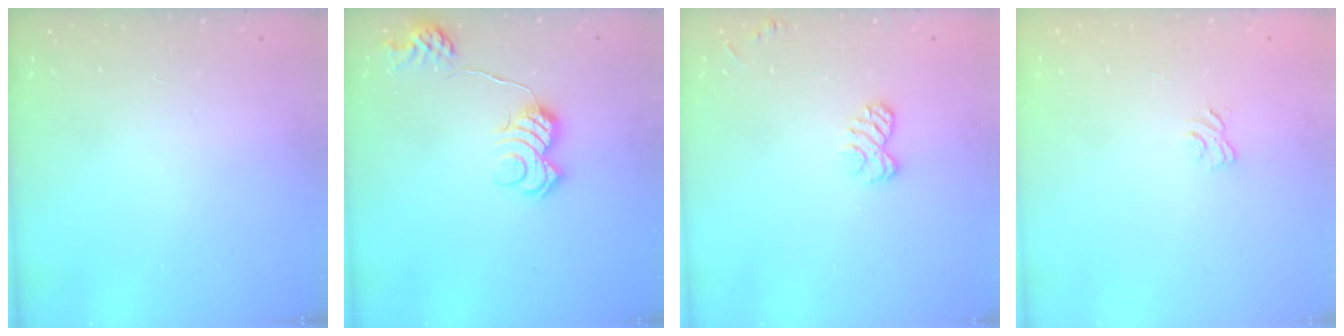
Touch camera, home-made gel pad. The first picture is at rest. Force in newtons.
{"total": 13.0, "press": 13.0, "slide": 0.4}
{"total": 6.1, "press": 5.9, "slide": 1.4}
{"total": 3.3, "press": 3.0, "slide": 1.3}